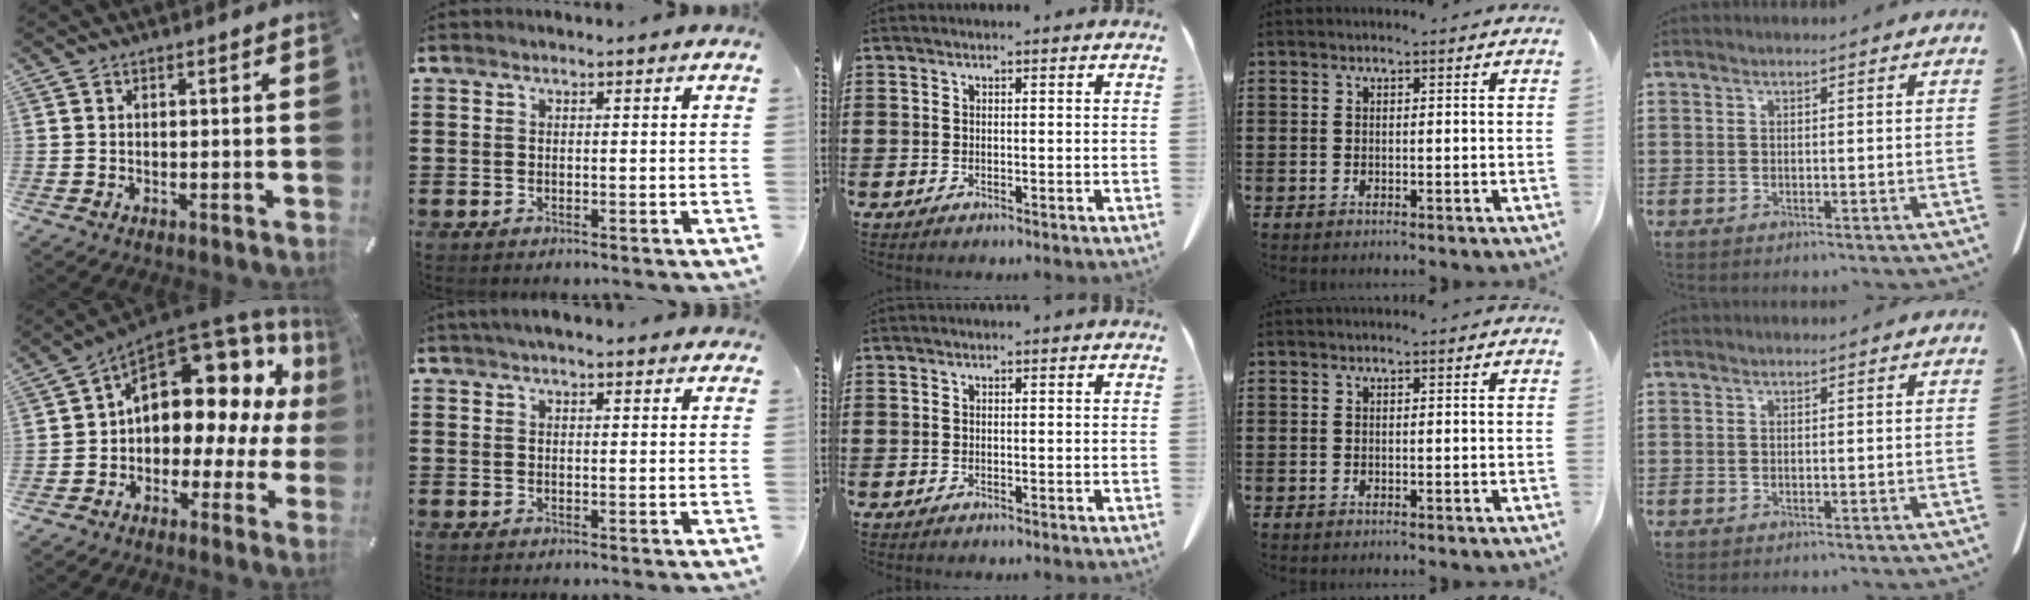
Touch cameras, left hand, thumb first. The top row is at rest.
{"thumb": {"total": 16.6, "force": [5.8, 10.6, 11.4], "torque": [-0.160, -0.051, 0.093]}, "index": {"total": 3.0, "force": [2.5, 0.6, 1.5], "torque": [-0.034, 0.004, 0.047]}}